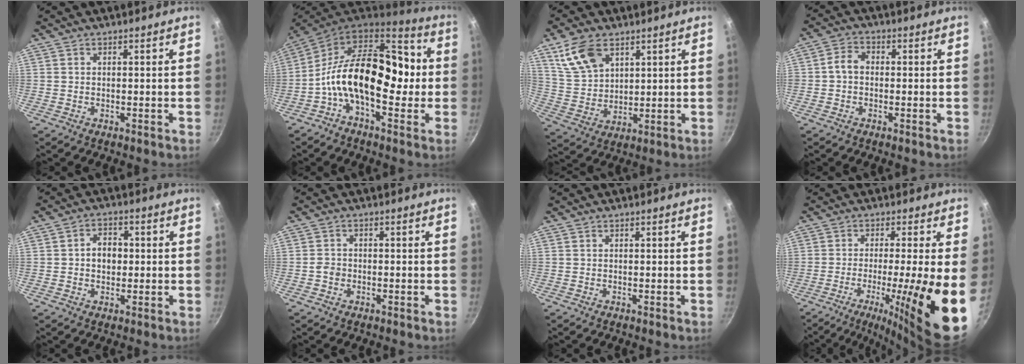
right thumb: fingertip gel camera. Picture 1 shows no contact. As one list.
[{"total": 20.6, "force": [-1.3, 12.1, 16.6], "torque": [-0.242, 0.042, -0.049]}, {"total": 10.6, "force": [5.8, 6.3, 6.3], "torque": [-0.107, -0.020, 0.127]}, {"total": 3.6, "force": [-0.4, 2.8, 2.2], "torque": [-0.036, 0.016, -0.018]}, {"total": 5.0, "force": [0.2, 3.9, 3.1], "torque": [-0.024, 0.010, -0.002]}, {"total": 2.1, "force": [-0.8, 1.7, 0.9], "torque": [-0.011, 0.014, -0.012]}, {"total": 0.0}, {"total": 16.7, "force": [-3.3, 1.7, 16.3], "torque": [-0.238, -0.010, -0.047]}]